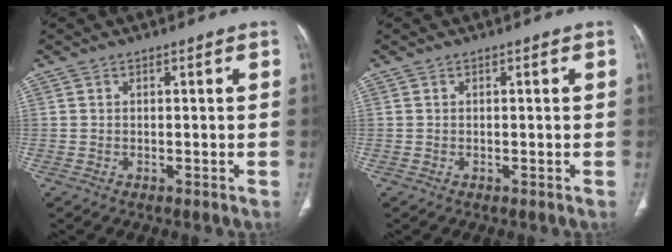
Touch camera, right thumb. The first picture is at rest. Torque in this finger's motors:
{"motor_torque": [0.00, 0.00, -0.09, -0.05, 0.04]}